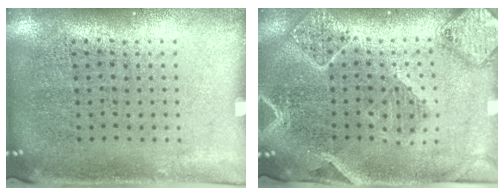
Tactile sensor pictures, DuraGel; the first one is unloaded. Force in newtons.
{"total": 2.4, "press": 2.2, "slide": 1.0}